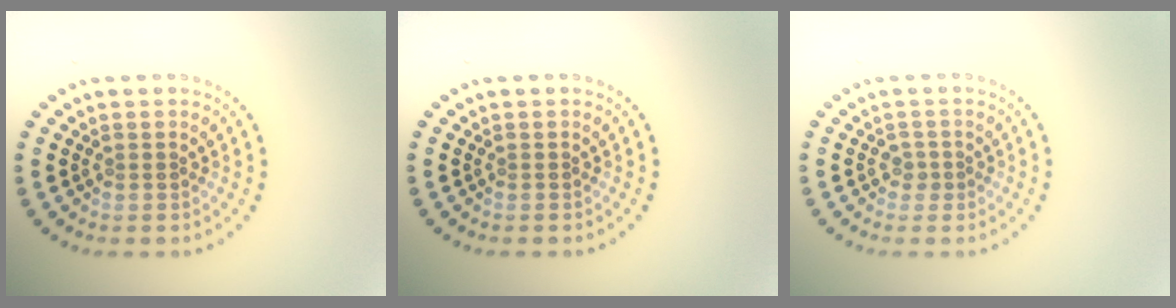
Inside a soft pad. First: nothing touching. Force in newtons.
{"total": 0.0}
{"total": 0.9, "press": 0.8, "slide": 0.4}